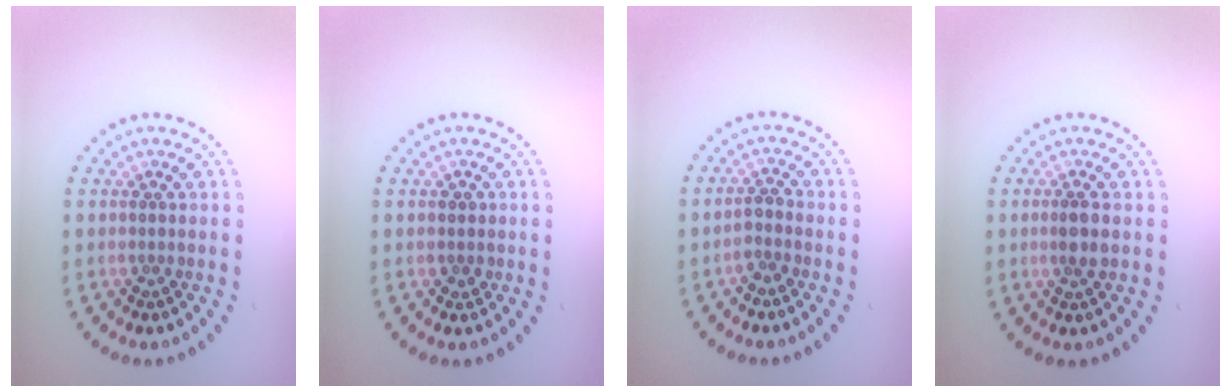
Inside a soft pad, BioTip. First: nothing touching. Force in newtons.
{"total": 1.1, "press": 1.0, "slide": 0.4}
{"total": 1.5, "press": 1.2, "slide": 0.9}
{"total": 1.9, "press": 1.7, "slide": 0.8}